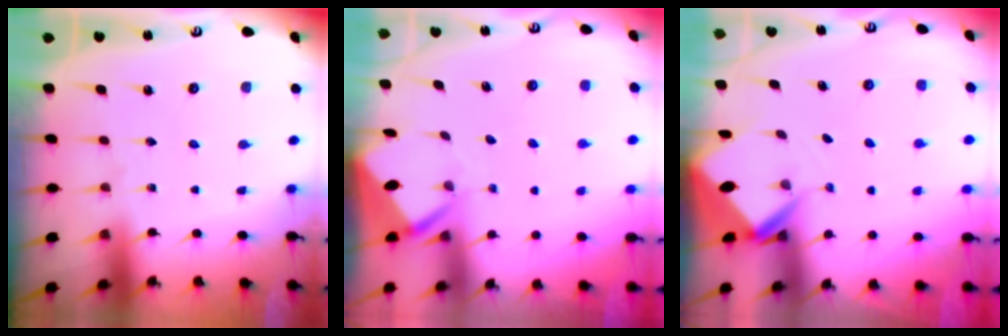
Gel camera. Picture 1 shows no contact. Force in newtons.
{"total": 3.8, "press": 3.8, "slide": 0.3}
{"total": 3.1, "press": 3.1, "slide": 0.0}